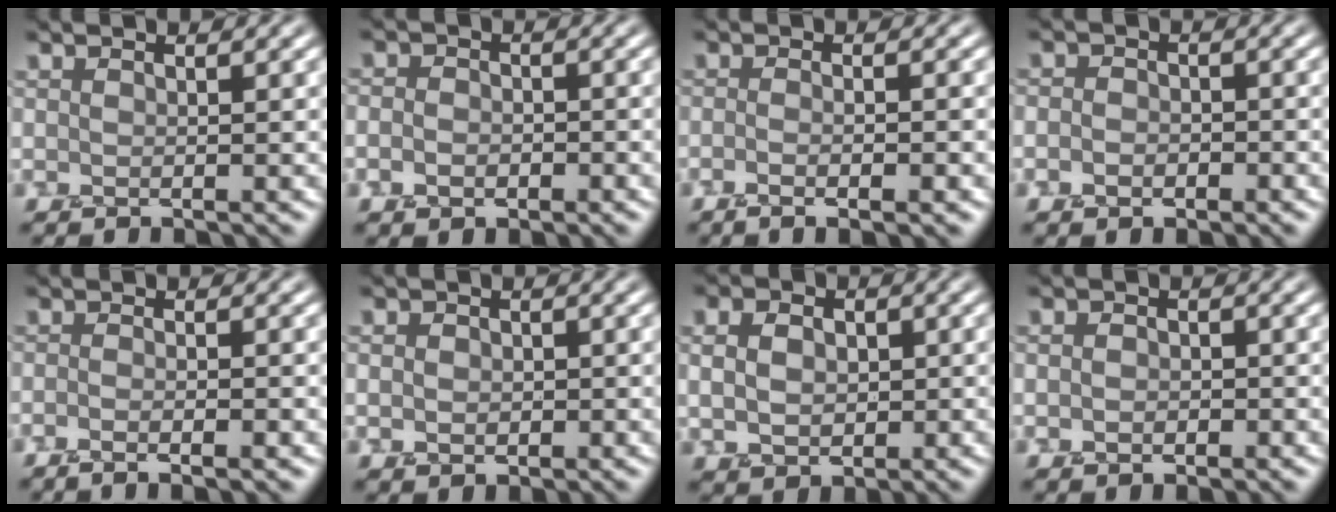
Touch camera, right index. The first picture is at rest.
{"total": 2.2, "force": [-0.7, 1.7, 1.1], "torque": [-0.007, 0.001, -0.017]}
{"total": 3.8, "force": [-1.2, 1.4, 3.3], "torque": [-0.022, -0.001, -0.026]}
{"total": 1.8, "force": [-0.7, 1.4, 0.9], "torque": [-0.001, 0.003, -0.018]}
{"total": 3.1, "force": [-1.2, 1.1, 2.6], "torque": [-0.019, 0.001, -0.021]}
{"total": 2.2, "force": [0.1, 1.9, 1.0], "torque": [-0.005, 0.005, -0.001]}
{"total": 4.3, "force": [0.6, 3.4, 2.6], "torque": [-0.036, 0.013, -0.002]}
{"total": 1.5, "force": [-0.2, 1.2, 0.8], "torque": [-0.009, 0.003, -0.005]}